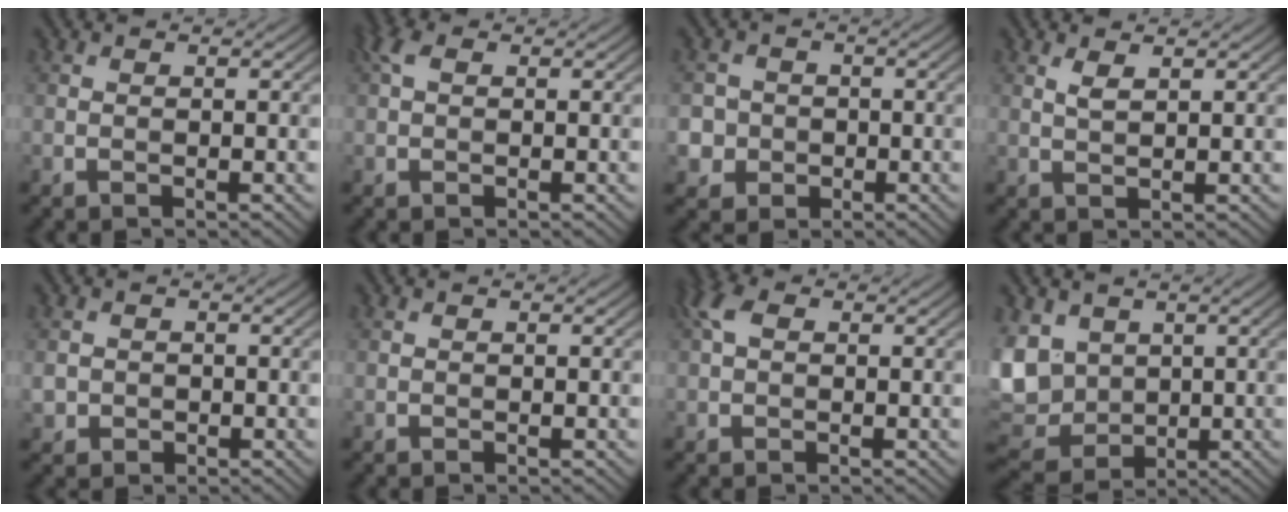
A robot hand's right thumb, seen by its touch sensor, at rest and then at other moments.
{"total": 2.4, "force": [0.8, 1.4, 1.7], "torque": [-0.043, 0.008, 0.011]}
{"total": 4.1, "force": [-1.0, 3.9, 0.7], "torque": [-0.017, 0.005, -0.035]}
{"total": 1.6, "force": [1.1, 0.3, 1.2], "torque": [-0.033, 0.002, 0.023]}
{"total": 2.0, "force": [-0.4, 1.9, 0.5], "torque": [-0.017, -0.010, -0.009]}
{"total": 0.0}
{"total": 3.3, "force": [1.0, 2.1, 2.4], "torque": [-0.059, 0.011, 0.012]}
{"total": 9.7, "force": [1.7, 7.7, 5.6], "torque": [-0.177, -0.003, 0.026]}